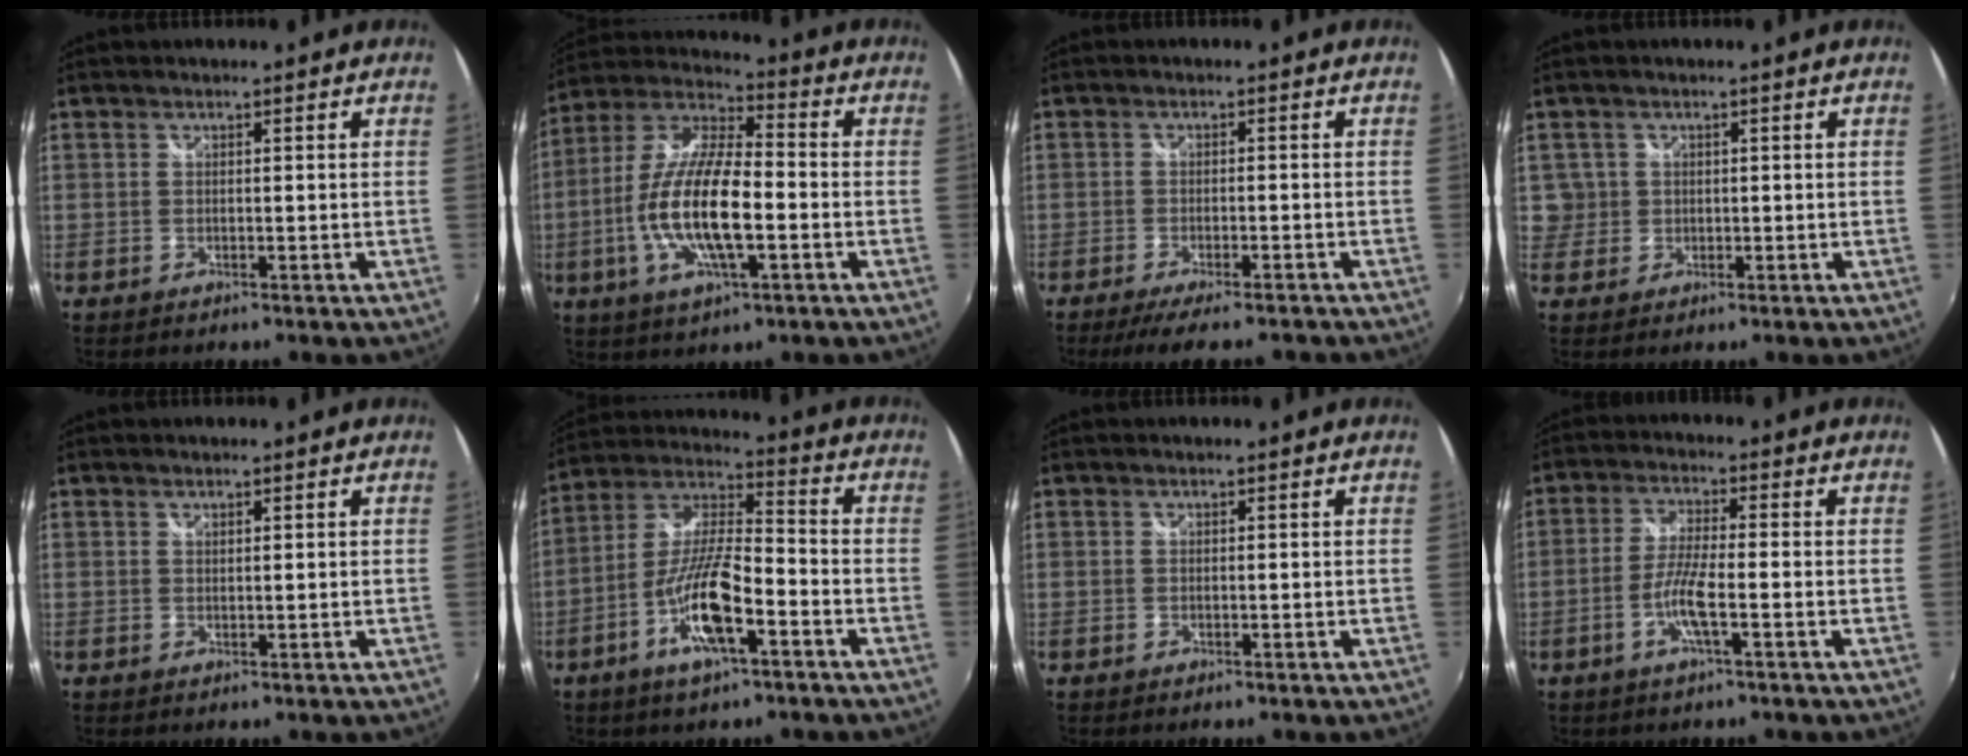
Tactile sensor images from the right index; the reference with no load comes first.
{"total": 16.6, "force": [-3.8, 5.2, 15.3], "torque": [-0.308, -0.006, -0.076]}
{"total": 9.5, "force": [-8.1, 1.7, 4.8], "torque": [-0.103, -0.026, -0.124]}
{"total": 3.5, "force": [0.4, 3.4, 0.1], "torque": [0.008, 0.012, 0.008]}
{"total": 0.5, "force": [0.5, 0.1, 0.1], "torque": [0.000, 0.000, 0.009]}
{"total": 13.4, "force": [-6.0, 3.3, 11.5], "torque": [-0.240, -0.005, -0.117]}
{"total": 0.0}
{"total": 6.1, "force": [-2.3, 0.5, 5.6], "torque": [-0.118, -0.002, -0.047]}